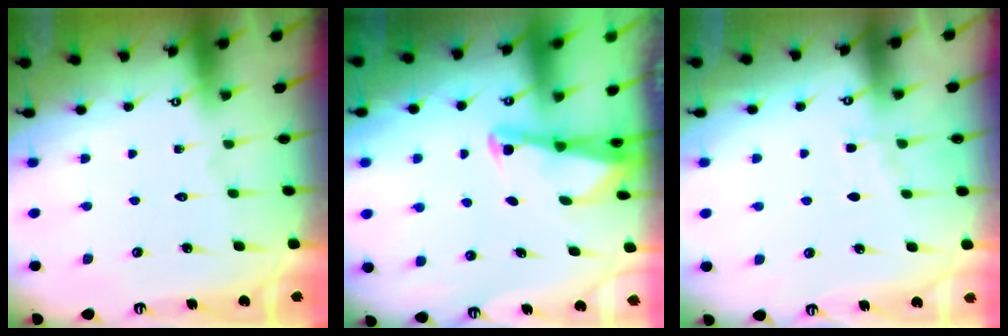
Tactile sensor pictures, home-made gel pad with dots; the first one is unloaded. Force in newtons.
{"total": 2.2, "press": 2.2, "slide": 0.3}
{"total": 3.4, "press": 3.4, "slide": 0.5}